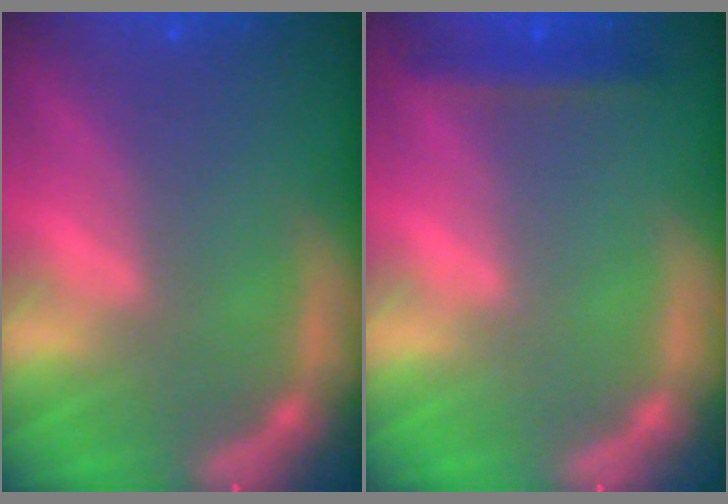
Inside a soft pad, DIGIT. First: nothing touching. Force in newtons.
{"total": 1.9}